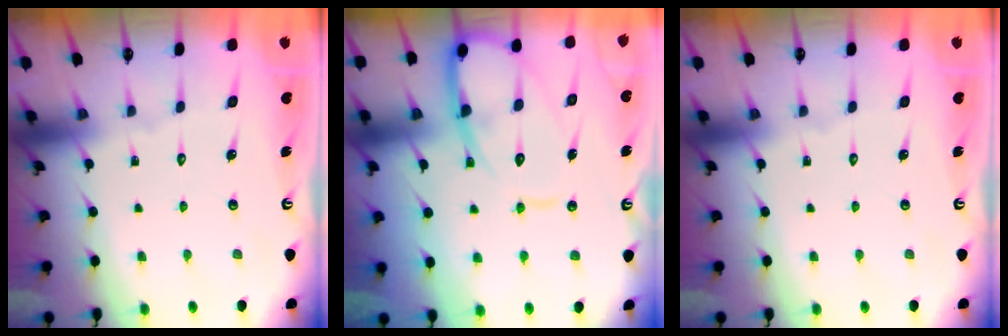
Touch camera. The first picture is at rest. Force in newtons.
{"total": 12.5, "press": 12.5, "slide": 1.3}
{"total": 0.0}